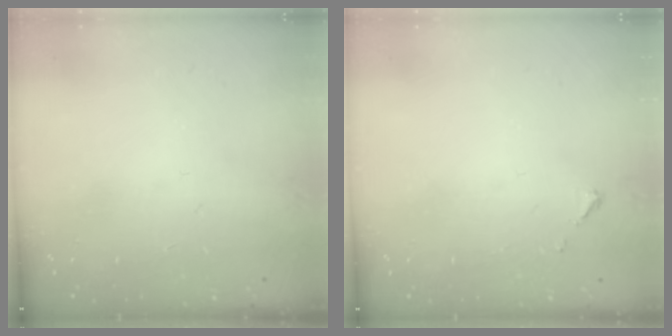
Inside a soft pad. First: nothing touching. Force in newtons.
{"total": 2.6, "press": 2.6, "slide": 0.3}